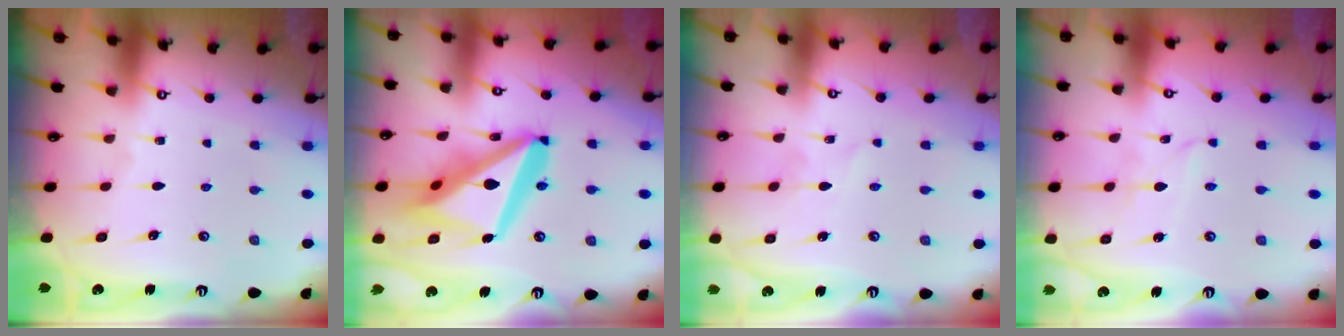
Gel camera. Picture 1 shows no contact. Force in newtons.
{"total": 22.4, "press": 22.2, "slide": 2.9}
{"total": 1.5, "press": 1.5, "slide": 0.1}
{"total": 3.5, "press": 3.5, "slide": 0.4}